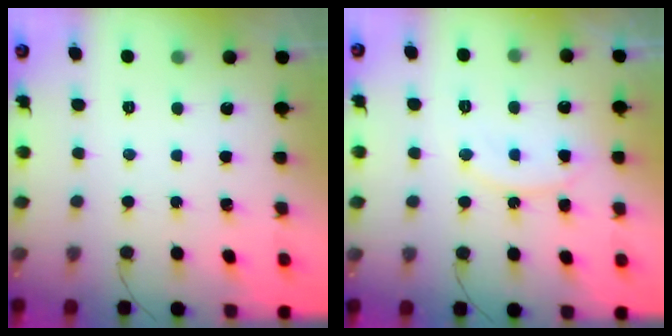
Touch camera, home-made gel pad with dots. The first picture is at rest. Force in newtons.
{"total": 10.2, "press": 10.2, "slide": 0.6}